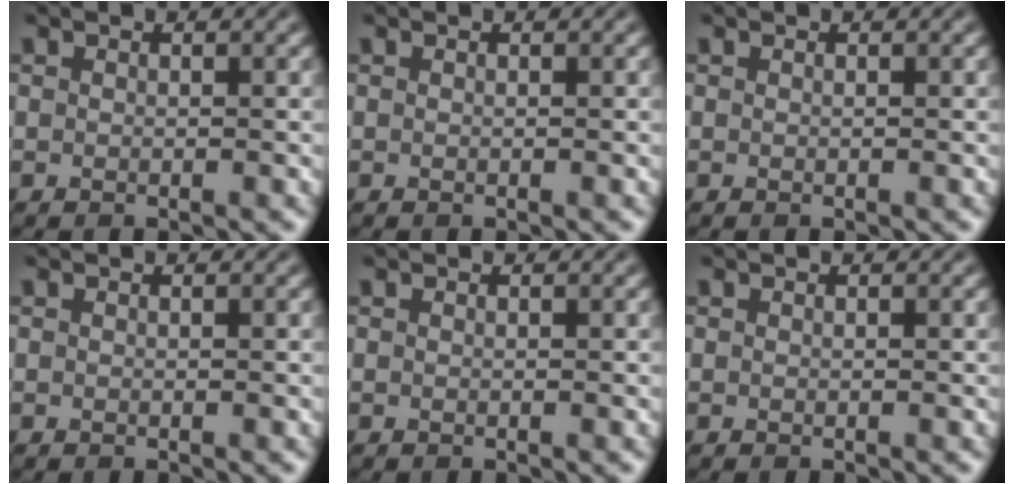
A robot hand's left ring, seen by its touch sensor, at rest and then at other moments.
{"total": 0.0}
{"total": 0.0}
{"total": 0.0}
{"total": 0.0}
{"total": 0.0}